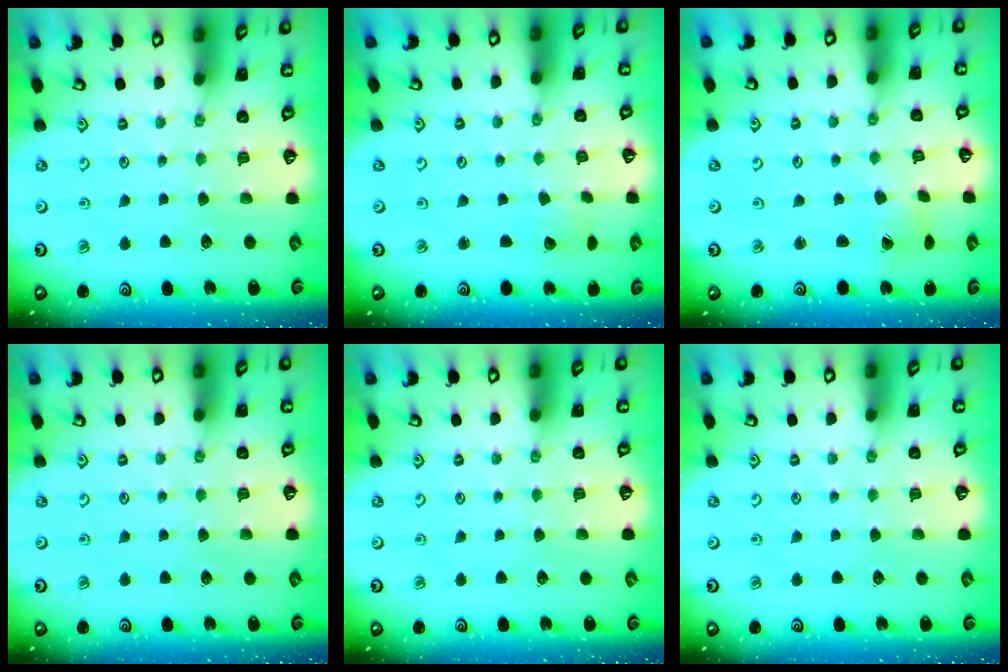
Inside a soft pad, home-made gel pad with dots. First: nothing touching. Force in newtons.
{"total": 2.6, "press": 2.6, "slide": 0.2}
{"total": 1.7, "press": 1.7, "slide": 0.2}
{"total": 0.0}
{"total": 0.0}
{"total": 0.0}